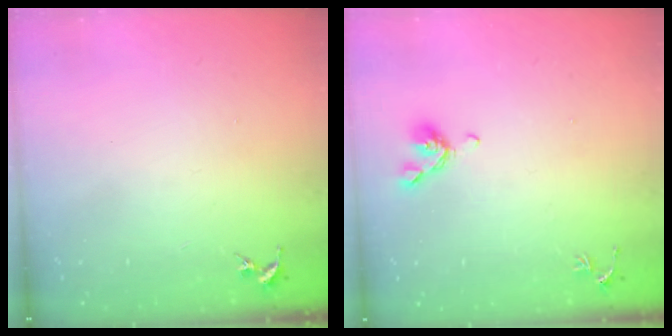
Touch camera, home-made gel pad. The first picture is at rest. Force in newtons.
{"total": 7.2, "press": 7.1, "slide": 1.2}